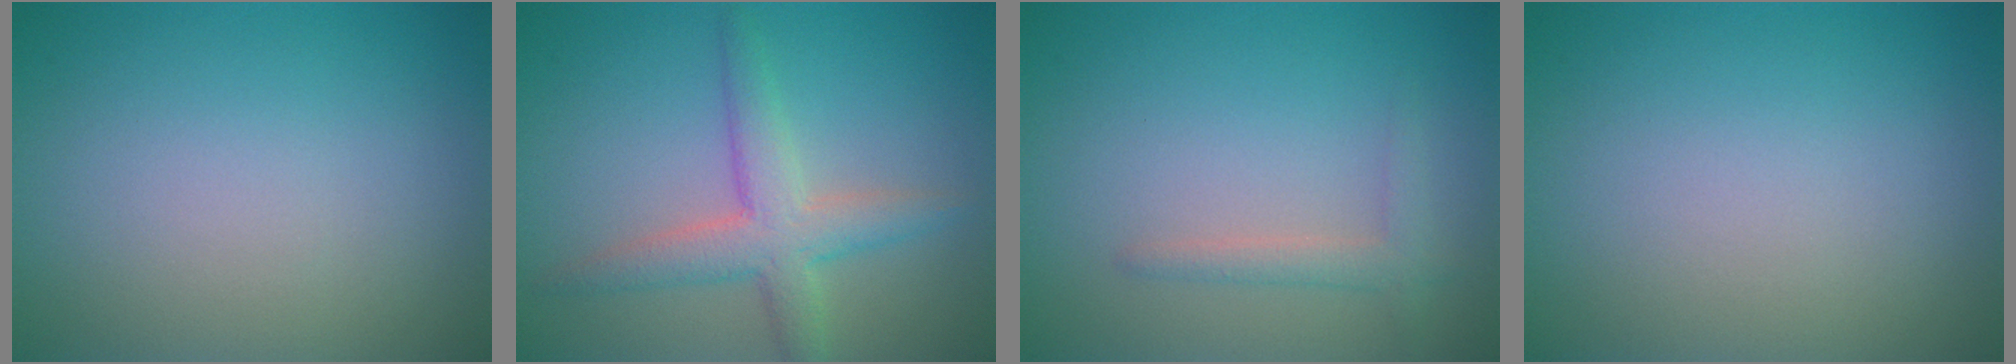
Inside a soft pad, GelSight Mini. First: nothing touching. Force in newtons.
{"total": 4.1, "press": 4.1, "slide": 0.1}
{"total": 1.6, "press": 1.6, "slide": 0.1}
{"total": 0.0}